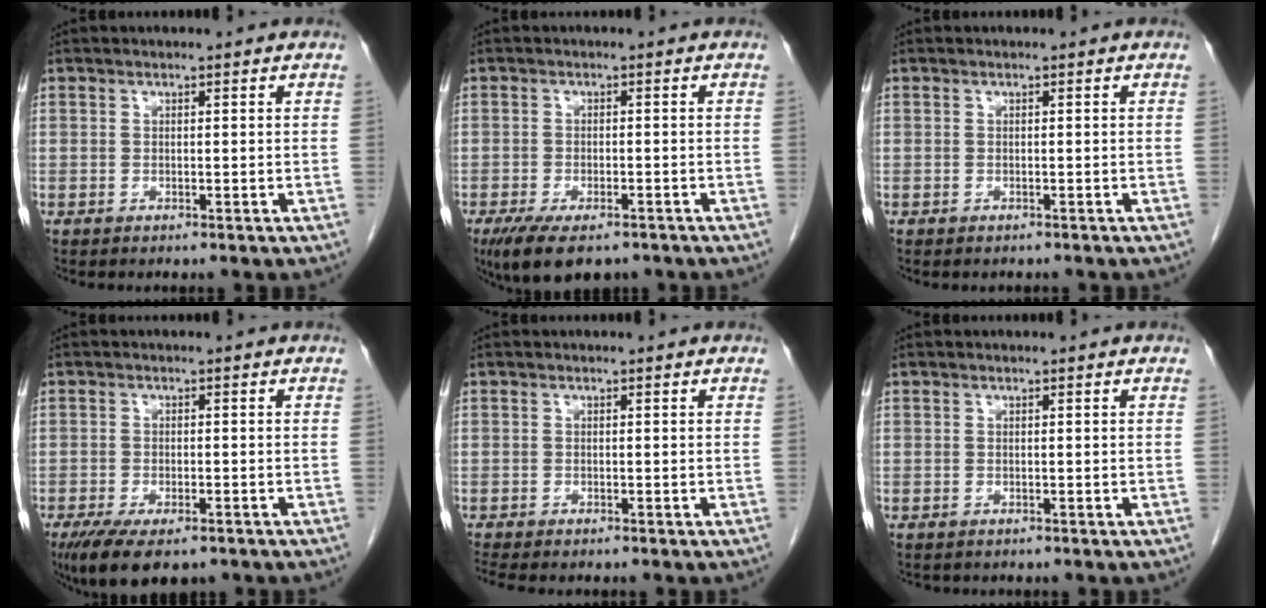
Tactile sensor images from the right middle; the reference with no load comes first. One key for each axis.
{"total": 8.8, "fx": -6.2, "fy": 3.4, "fz": 5.2, "tx": -0.084, "ty": -0.011, "tz": -0.097}
{"total": 1.0, "fx": -0.9, "fy": 0.4, "fz": 0.2, "tx": -0.009, "ty": -0.001, "tz": -0.014}
{"total": 9.3, "fx": -6.5, "fy": 3.5, "fz": 5.7, "tx": -0.092, "ty": -0.014, "tz": -0.100}
{"total": 4.0, "fx": -3.5, "fy": 0.9, "fz": 1.8, "tx": -0.026, "ty": -0.010, "tz": -0.053}
{"total": 0.7, "fx": -0.6, "fy": 0.4, "fz": 0.1, "tx": -0.012, "ty": 0.001, "tz": -0.010}